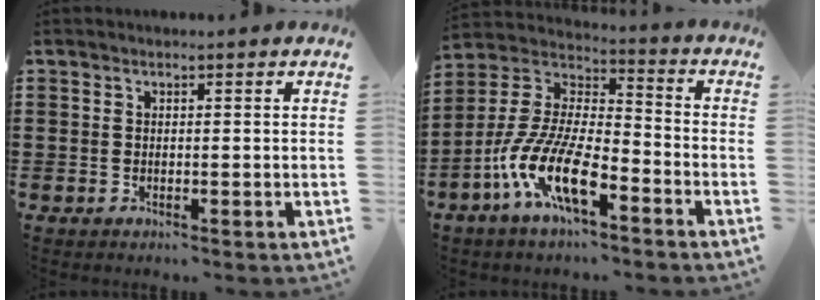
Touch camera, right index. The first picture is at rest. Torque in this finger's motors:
{"motor_torque": [2.14, 0.00, 1.05, 0.21]}